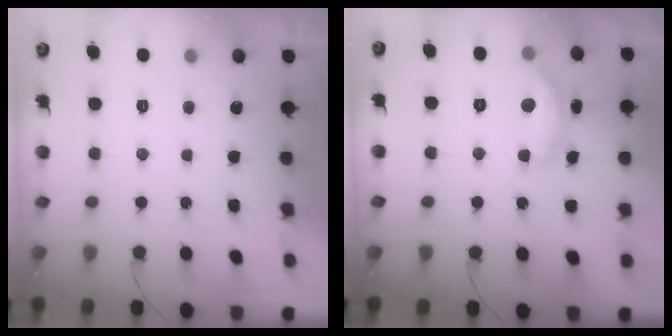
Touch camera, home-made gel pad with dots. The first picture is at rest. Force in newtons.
{"total": 10.8, "press": 10.8, "slide": 0.5}